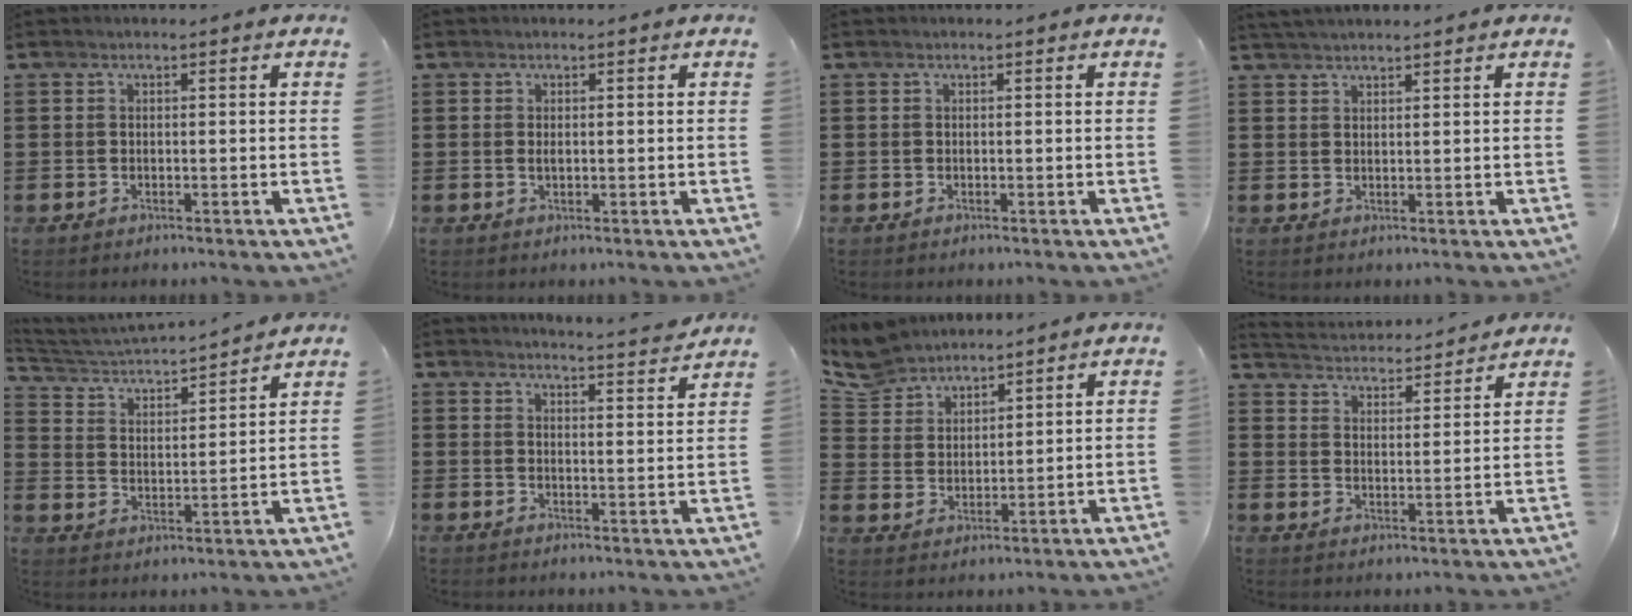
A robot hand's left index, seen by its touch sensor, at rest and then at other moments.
{"total": 0.7, "force": [0.0, 0.3, 0.6], "torque": [-0.013, -0.001, 0.000]}
{"total": 0.0}
{"total": 1.9, "force": [1.9, 0.0, 0.3], "torque": [-0.011, 0.002, 0.037]}
{"total": 3.5, "force": [3.4, 0.2, 0.8], "torque": [-0.038, -0.032, 0.048]}
{"total": 3.8, "force": [3.7, -0.7, 0.5], "torque": [-0.015, -0.028, 0.064]}
{"total": 6.2, "force": [5.8, 2.0, 0.9], "torque": [-0.046, -0.016, 0.108]}
{"total": 3.5, "force": [3.5, -0.1, -0.3], "torque": [-0.015, -0.028, 0.057]}